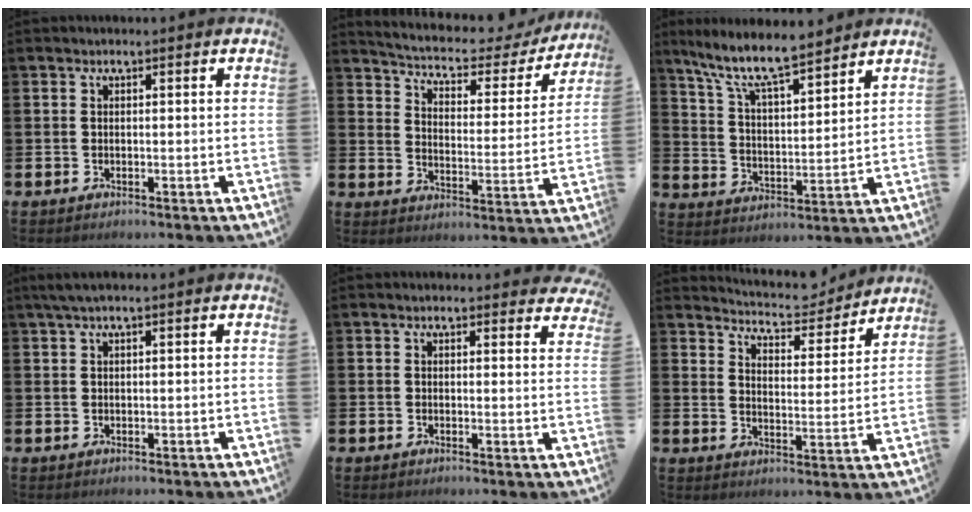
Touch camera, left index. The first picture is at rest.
{"total": 5.0, "force": [4.5, 1.7, 1.6], "torque": [-0.053, -0.036, 0.067]}
{"total": 9.4, "force": [8.4, 1.2, 4.0], "torque": [-0.113, -0.048, 0.149]}
{"total": 1.9, "force": [1.2, 0.1, 1.4], "torque": [-0.034, 0.007, 0.023]}
{"total": 1.7, "force": [1.7, 0.4, 0.0], "torque": [0.005, -0.006, 0.029]}
{"total": 6.0, "force": [5.8, 1.0, 0.8], "torque": [-0.029, -0.044, 0.099]}